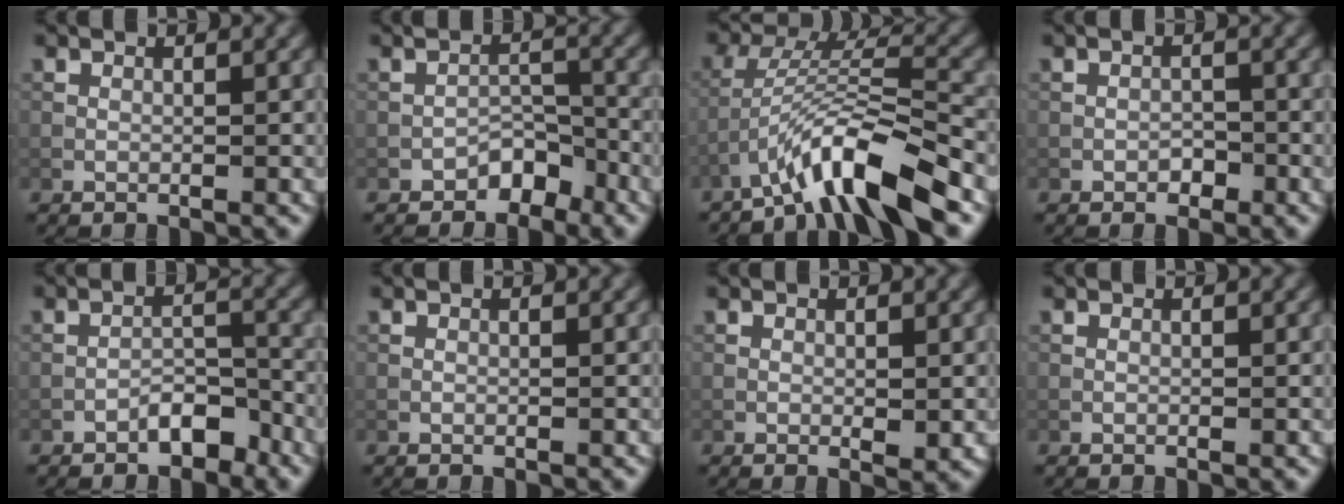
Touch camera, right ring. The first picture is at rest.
{"total": 2.7, "force": [-2.1, 1.4, 1.1], "torque": [-0.009, 0.015, -0.034]}
{"total": 7.0, "force": [-5.2, 1.1, 4.6], "torque": [-0.082, 0.007, -0.094]}
{"total": 1.2, "force": [-0.7, 0.7, 0.6], "torque": [-0.008, 0.003, -0.013]}
{"total": 3.0, "force": [-2.2, 1.2, 1.6], "torque": [-0.020, 0.015, -0.038]}
{"total": 0.0}
{"total": 1.3, "force": [-0.2, 0.5, 1.1], "torque": [-0.017, -0.002, -0.004]}
{"total": 0.0}